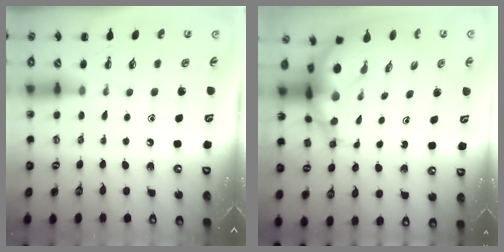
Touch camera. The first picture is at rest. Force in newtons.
{"total": 10.6, "press": 10.3, "slide": 2.5}